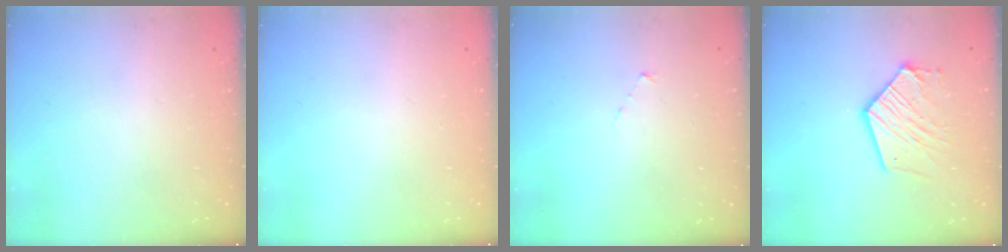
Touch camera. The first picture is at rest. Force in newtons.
{"total": 0.0}
{"total": 3.0, "press": 3.0, "slide": 0.3}
{"total": 13.2, "press": 13.1, "slide": 1.4}